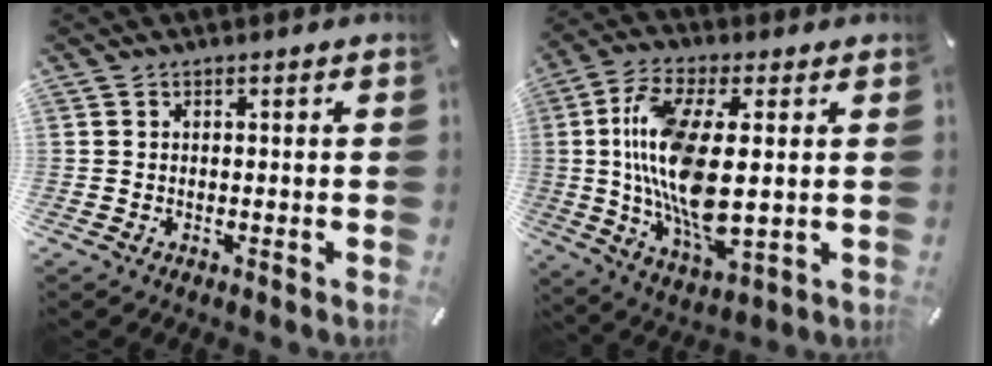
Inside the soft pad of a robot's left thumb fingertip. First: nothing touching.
{"total": 17.6, "force": [1.5, 7.2, 16.0], "torque": [-0.337, -0.019, 0.021]}